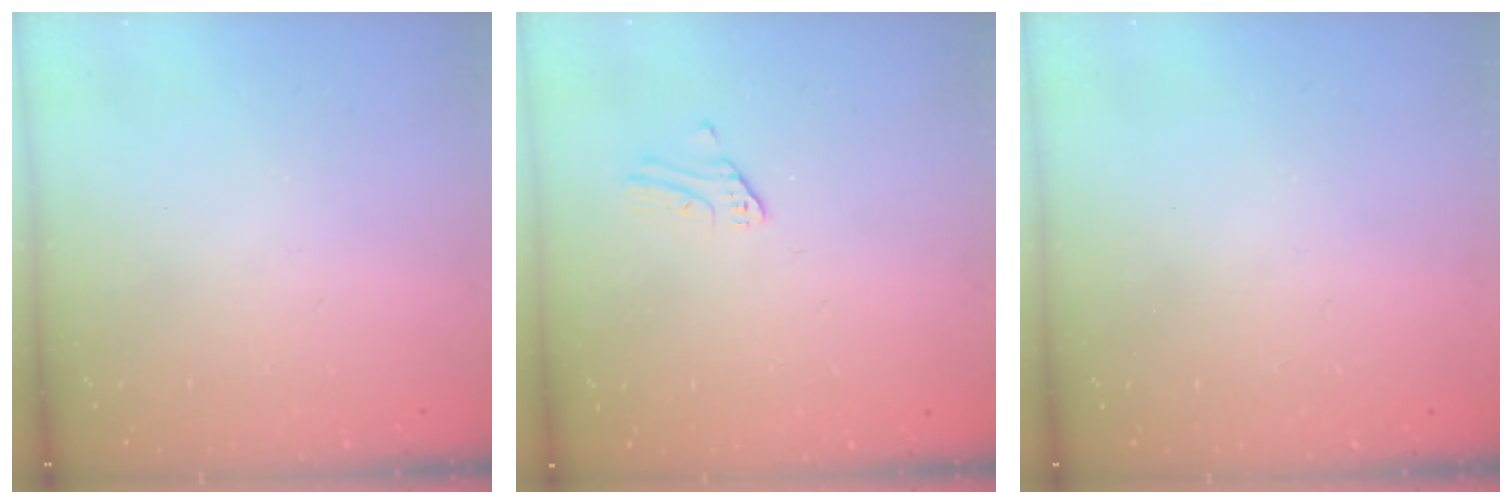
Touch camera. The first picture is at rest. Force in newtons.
{"total": 2.1, "press": 2.1, "slide": 0.2}
{"total": 2.2, "press": 2.2, "slide": 0.2}